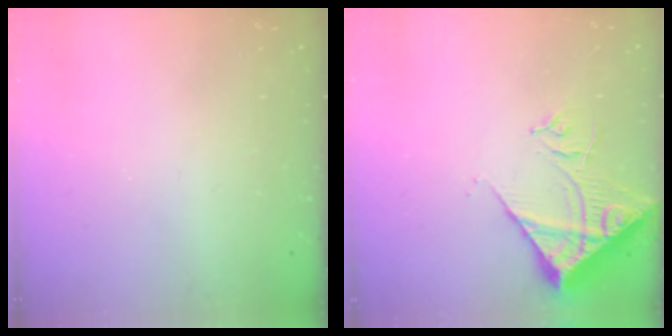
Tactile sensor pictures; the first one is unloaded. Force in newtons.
{"total": 11.7, "press": 11.6, "slide": 1.5}